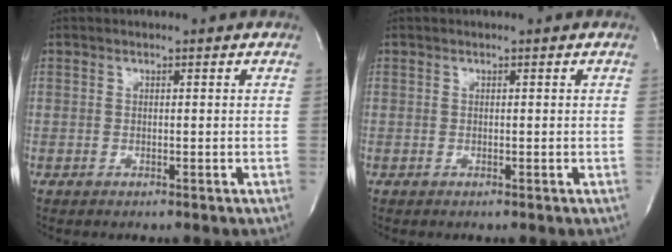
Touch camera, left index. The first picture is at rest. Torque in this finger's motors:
{"motor_torque": [0.00, 0.00, 0.00, 0.00]}